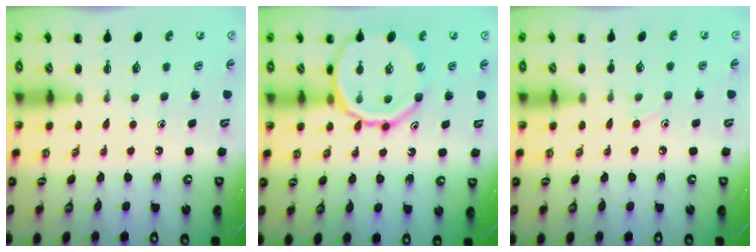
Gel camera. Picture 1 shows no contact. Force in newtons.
{"total": 17.4, "press": 17.2, "slide": 2.7}
{"total": 7.1, "press": 6.6, "slide": 2.5}